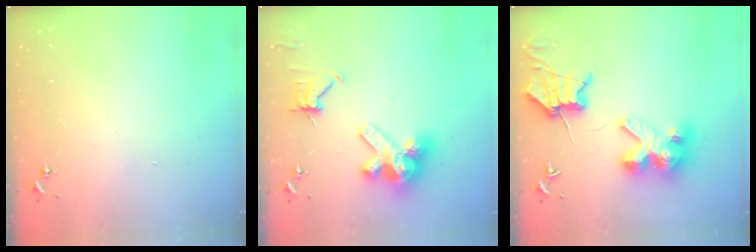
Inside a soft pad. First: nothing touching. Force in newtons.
{"total": 14.8, "press": 14.7, "slide": 1.8}
{"total": 12.3, "press": 12.3, "slide": 0.9}